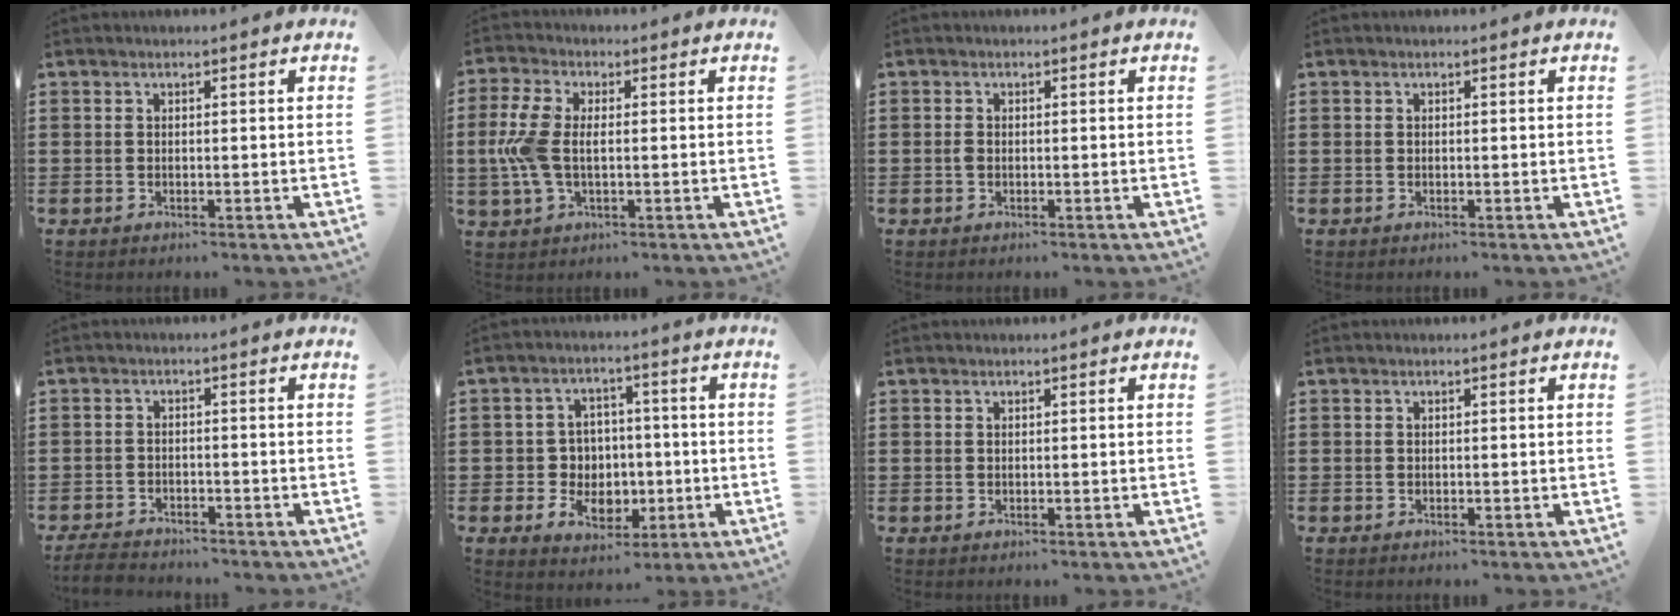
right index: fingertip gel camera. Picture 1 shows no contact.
{"total": 7.1, "force": [-0.1, 3.7, 6.0], "torque": [-0.155, -0.004, -0.012]}
{"total": 0.9, "force": [-0.3, 0.5, 0.7], "torque": [-0.024, -0.002, -0.008]}
{"total": 0.0}
{"total": 3.2, "force": [-3.2, 0.5, 0.4], "torque": [-0.023, -0.002, -0.071]}
{"total": 6.0, "force": [-0.5, 5.7, 1.6], "torque": [-0.037, 0.006, -0.008]}
{"total": 0.0}
{"total": 0.0}